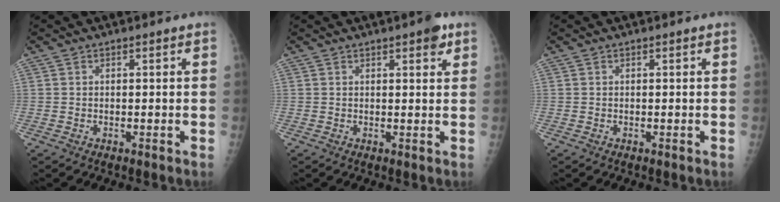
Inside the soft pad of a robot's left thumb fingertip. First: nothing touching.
{"total": 3.3, "force": [2.0, 1.0, 2.4], "torque": [-0.024, -0.007, 0.023]}
{"total": 0.0}